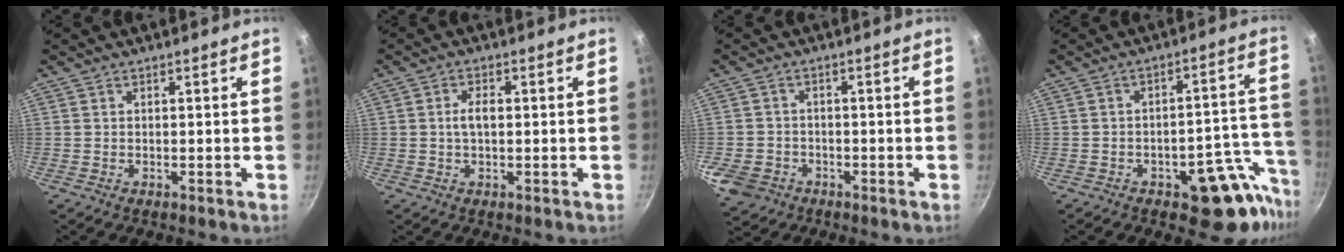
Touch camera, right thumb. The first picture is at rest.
{"total": 3.2, "force": [0.2, 1.7, 2.7], "torque": [-0.054, 0.007, 0.001]}
{"total": 6.8, "force": [-3.0, 5.6, 2.2], "torque": [-0.051, 0.012, -0.044]}
{"total": 12.4, "force": [-7.3, 5.3, 8.6], "torque": [-0.056, 0.076, -0.091]}